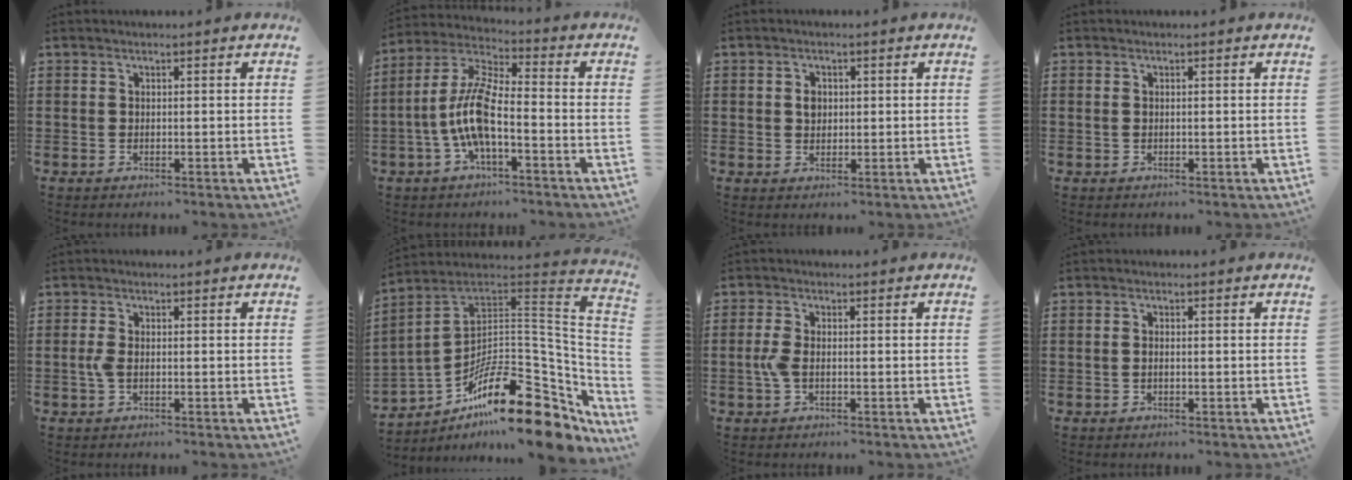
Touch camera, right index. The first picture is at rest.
{"total": 9.7, "force": [-2.7, 2.8, 8.8], "torque": [-0.206, -0.010, -0.056]}
{"total": 2.0, "force": [0.3, 1.5, 1.3], "torque": [-0.029, 0.007, 0.005]}
{"total": 0.6, "force": [0.1, 0.3, 0.5], "torque": [-0.012, 0.002, 0.001]}
{"total": 2.2, "force": [-0.4, 1.0, 2.0], "torque": [-0.052, -0.004, -0.012]}
{"total": 20.2, "force": [-12.0, 6.8, 14.8], "torque": [-0.216, 0.025, -0.208]}
{"total": 3.1, "force": [-0.6, 1.4, 2.7], "torque": [-0.070, -0.006, -0.017]}
{"total": 0.9, "force": [-0.2, 0.3, 0.9], "torque": [-0.017, -0.001, -0.003]}